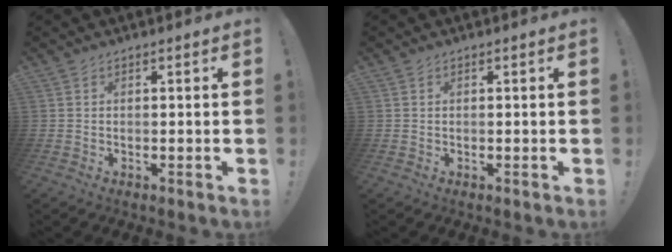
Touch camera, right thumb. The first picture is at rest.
{"total": 0.0}